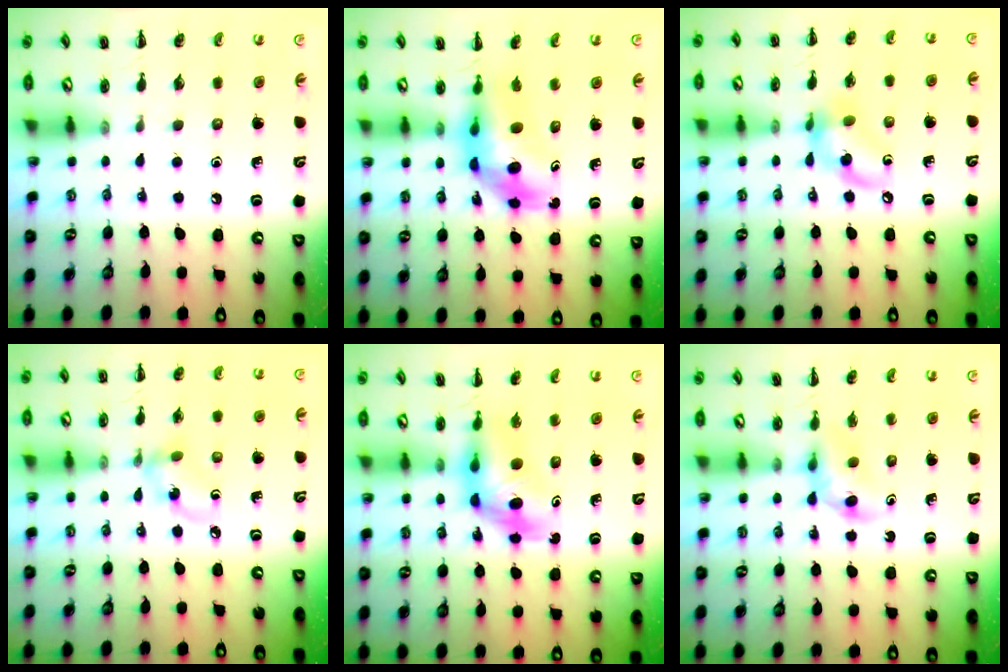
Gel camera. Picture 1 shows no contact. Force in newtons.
{"total": 5.9, "press": 5.7, "slide": 1.3}
{"total": 10.7, "press": 10.5, "slide": 2.0}
{"total": 4.3, "press": 4.2, "slide": 0.6}
{"total": 5.0, "press": 5.0, "slide": 0.9}
{"total": 3.9, "press": 3.6, "slide": 1.6}